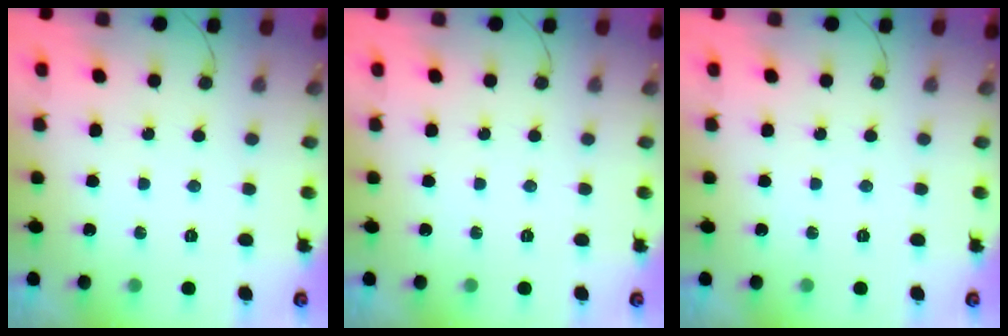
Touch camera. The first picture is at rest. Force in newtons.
{"total": 0.0}
{"total": 0.0}